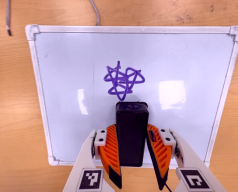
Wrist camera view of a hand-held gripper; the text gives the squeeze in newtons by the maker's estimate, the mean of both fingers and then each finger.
{"total": 8.4, "left": 6.6, "right": 10.2}